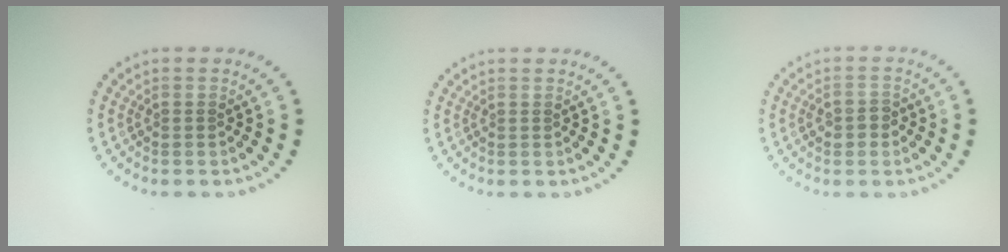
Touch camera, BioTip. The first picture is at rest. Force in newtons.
{"total": 0.0}
{"total": 1.6, "press": 1.6, "slide": 0.2}